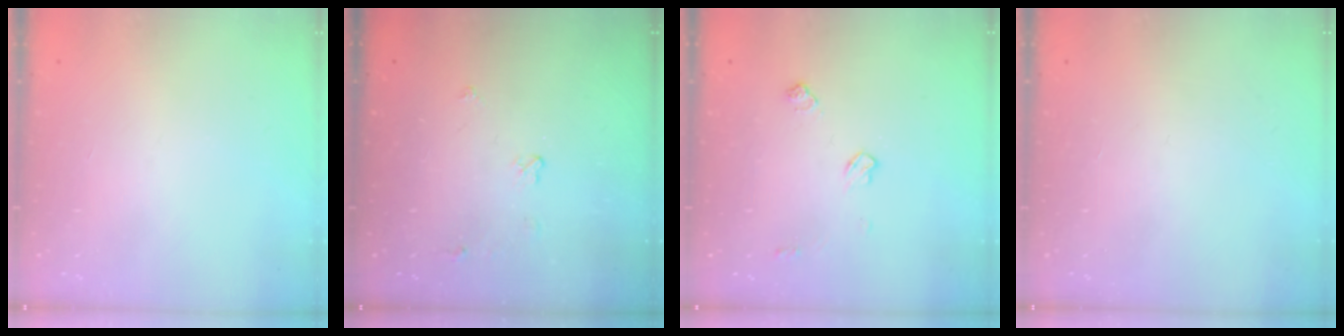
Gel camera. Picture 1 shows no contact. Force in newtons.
{"total": 3.4, "press": 3.4, "slide": 0.6}
{"total": 6.9, "press": 6.9, "slide": 0.7}
{"total": 0.0}